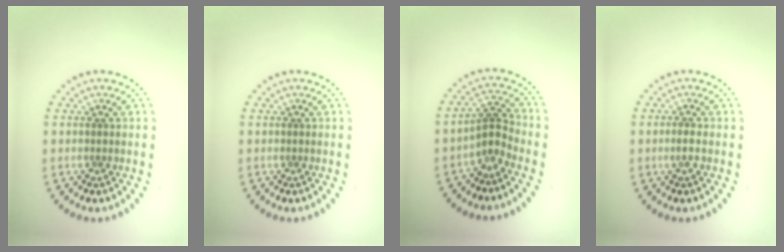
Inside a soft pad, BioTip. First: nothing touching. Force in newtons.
{"total": 0.0}
{"total": 2.0, "press": 1.4, "slide": 1.4}
{"total": 0.9, "press": 0.8, "slide": 0.4}